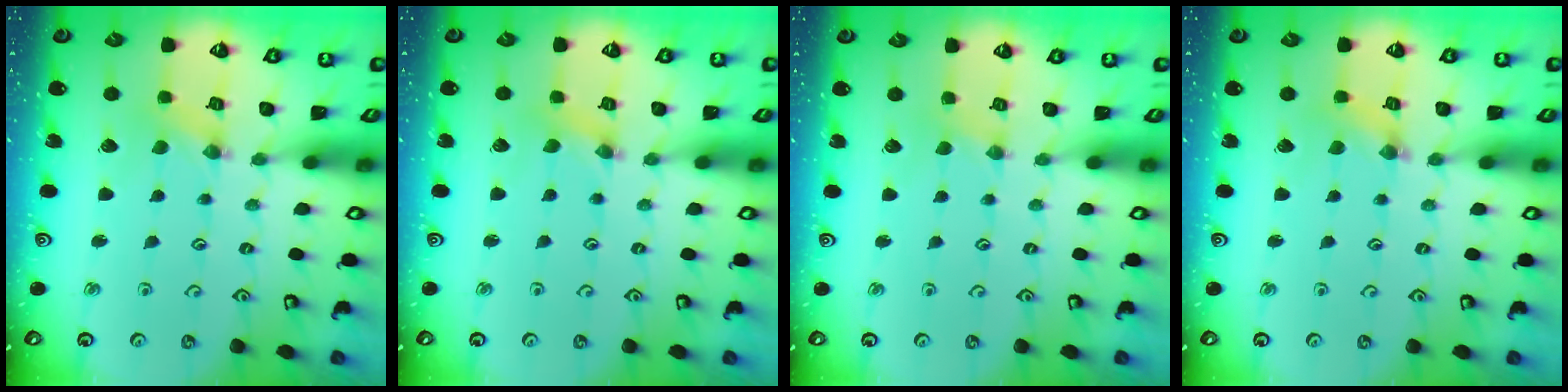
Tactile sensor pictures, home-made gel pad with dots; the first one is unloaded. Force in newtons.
{"total": 1.4, "press": 1.4, "slide": 0.0}
{"total": 1.3, "press": 1.3, "slide": 0.1}
{"total": 1.7, "press": 1.7, "slide": 0.2}